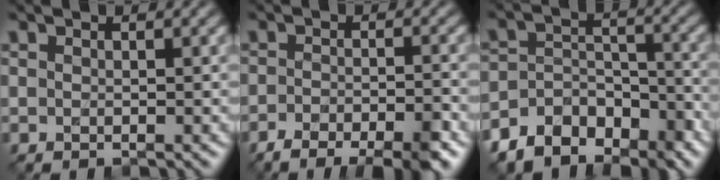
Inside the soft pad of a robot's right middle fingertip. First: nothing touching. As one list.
[{"total": 7.1, "force": [-5.0, 2.2, 4.6], "torque": [-0.065, -0.018, -0.080]}, {"total": 8.7, "force": [-6.9, 4.6, 2.5], "torque": [-0.031, 0.008, -0.111]}]